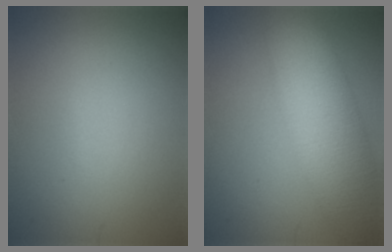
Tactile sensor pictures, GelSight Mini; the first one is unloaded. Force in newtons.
{"total": 10.5, "press": 10.4, "slide": 0.7}